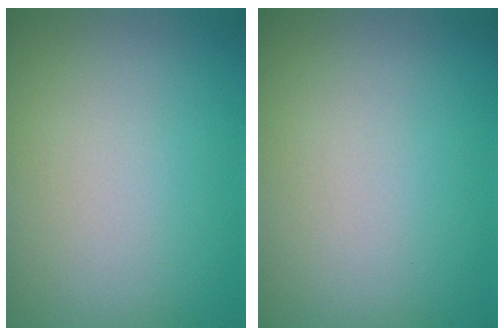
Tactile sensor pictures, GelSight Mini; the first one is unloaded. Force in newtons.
{"total": 0.0}